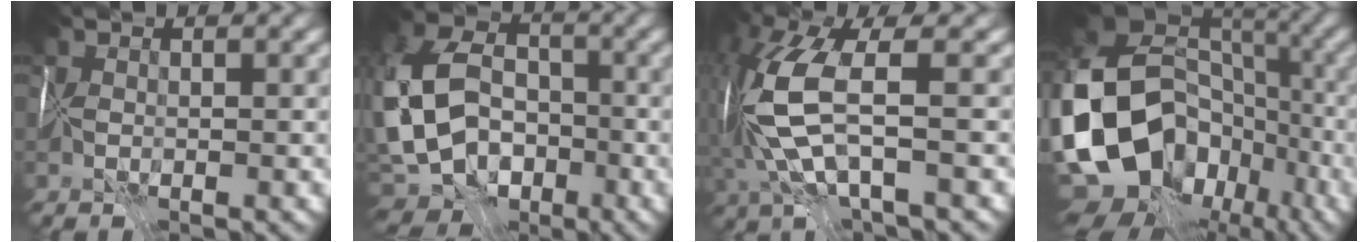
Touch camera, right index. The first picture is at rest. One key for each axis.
{"total": 12.3, "fx": -3.4, "fy": 9.9, "fz": 6.4, "tx": -0.153, "ty": -0.010, "tz": -0.060}
{"total": 7.5, "fx": -0.3, "fy": 2.6, "fz": 7.1, "tx": -0.180, "ty": 0.009, "tz": -0.012}
{"total": 16.2, "fx": -5.7, "fy": 12.5, "fz": 8.6, "tx": -0.179, "ty": 0.004, "tz": -0.097}